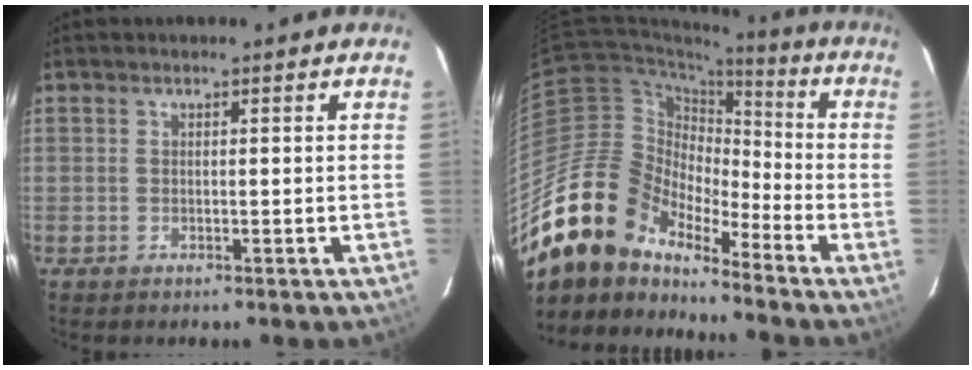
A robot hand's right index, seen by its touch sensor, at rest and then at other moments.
{"total": 17.2, "force": [-14.1, 7.8, 6.0], "torque": [-0.109, 0.010, -0.262]}